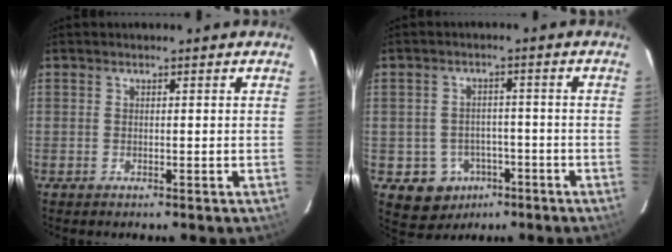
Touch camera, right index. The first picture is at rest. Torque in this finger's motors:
{"motor_torque": [-0.22, -0.12, -0.51, -0.21]}